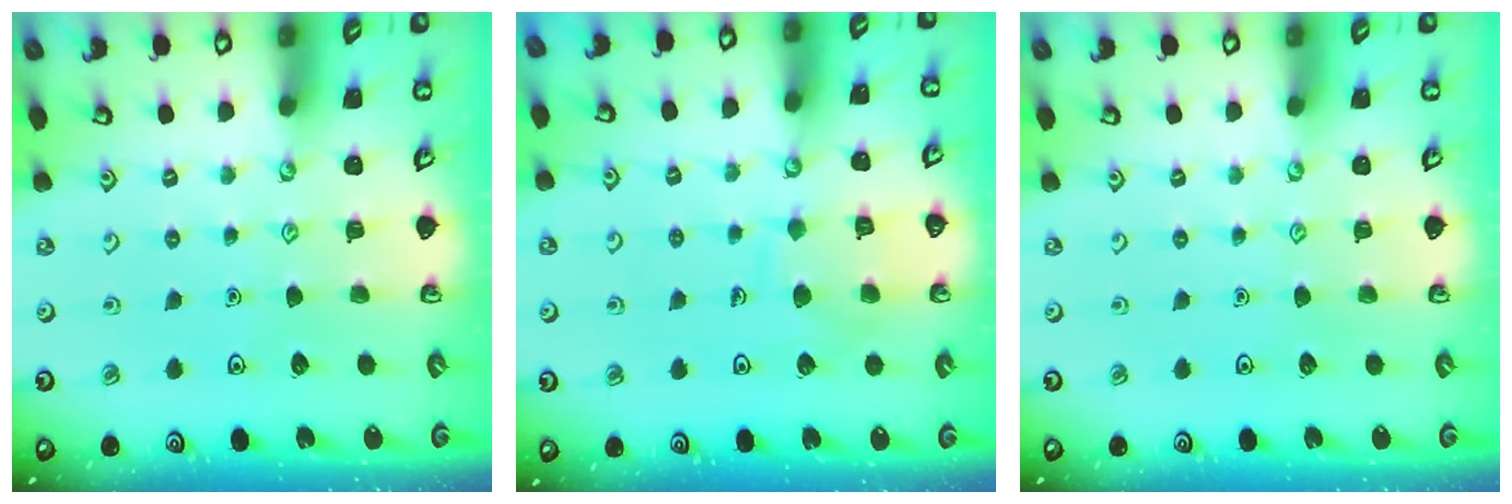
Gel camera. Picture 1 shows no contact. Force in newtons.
{"total": 8.2, "press": 8.1, "slide": 0.8}
{"total": 0.0}